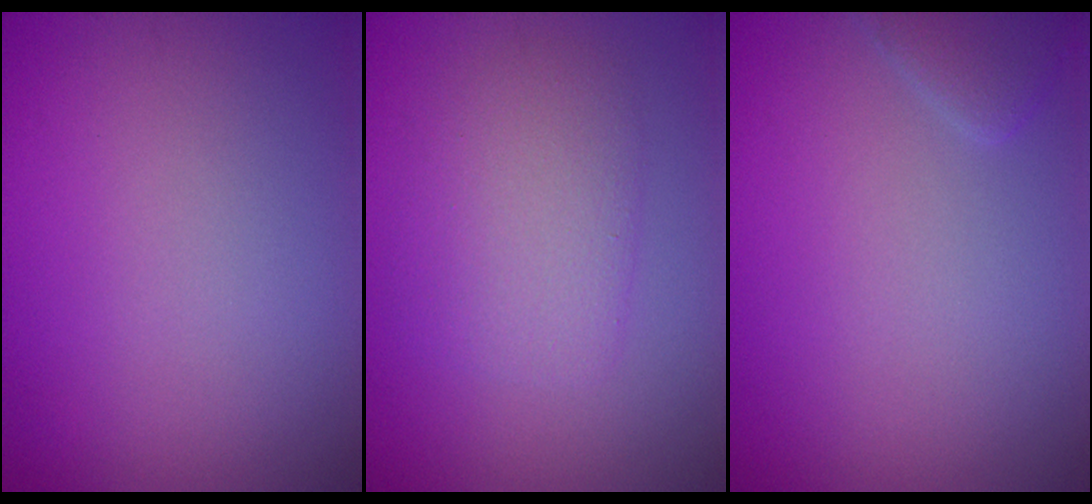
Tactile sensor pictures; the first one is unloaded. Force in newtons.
{"total": 3.6, "press": 3.6, "slide": 0.2}
{"total": 1.7, "press": 1.7, "slide": 0.1}